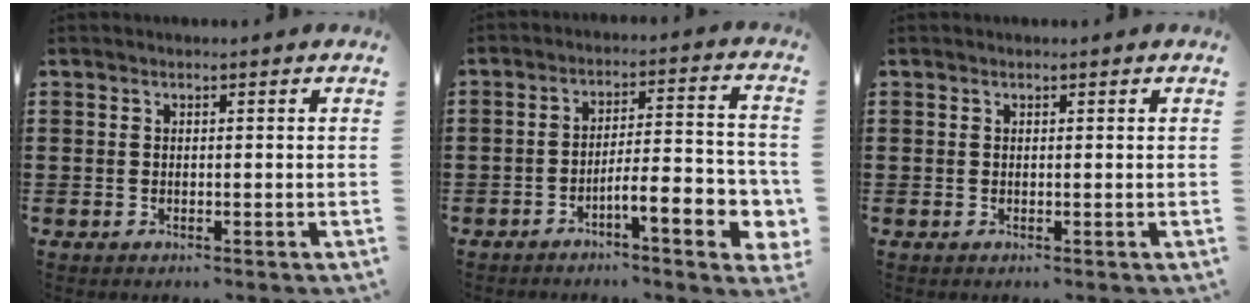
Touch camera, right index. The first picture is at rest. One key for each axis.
{"total": 8.2, "fx": -3.9, "fy": 1.7, "fz": 7.0, "tx": -0.107, "ty": -0.008, "tz": -0.068}
{"total": 0.0}